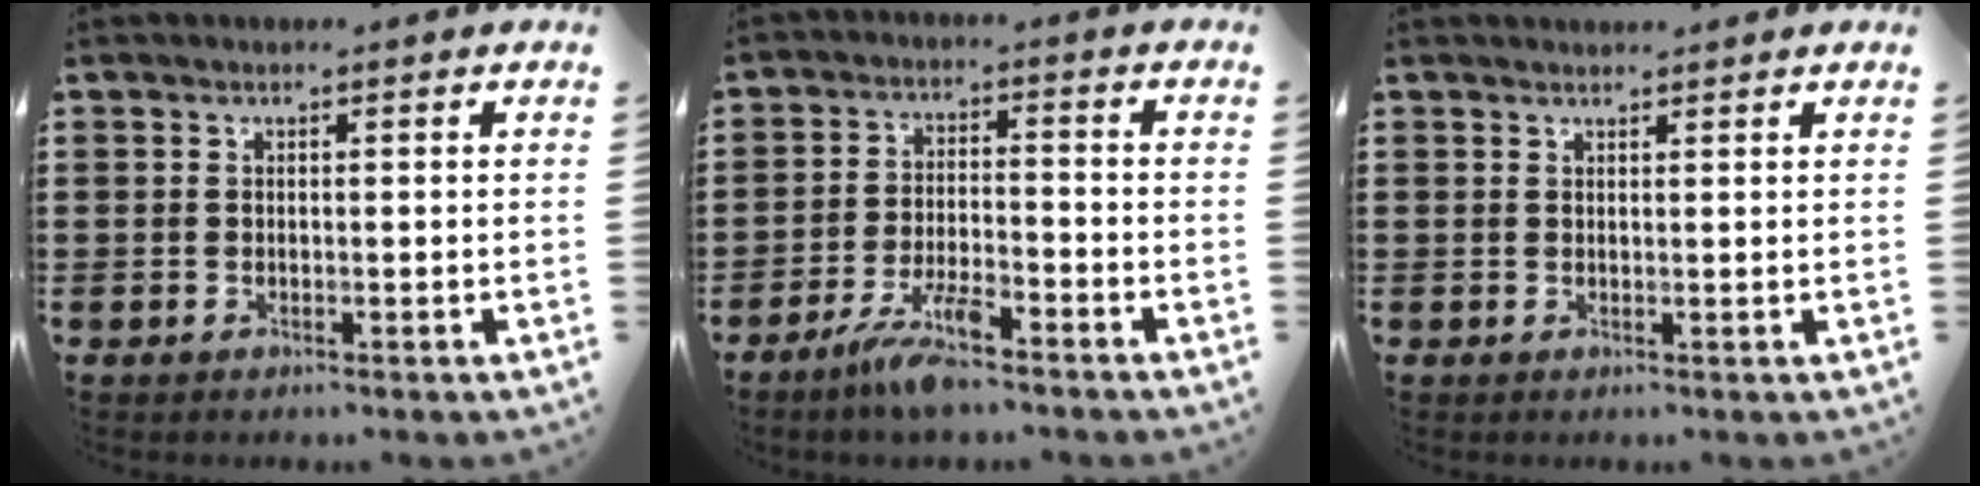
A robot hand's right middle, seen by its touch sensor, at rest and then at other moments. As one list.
[{"total": 6.6, "force": [-4.9, 1.1, 4.2], "torque": [-0.093, -0.006, -0.093]}, {"total": 0.7, "force": [0.7, 0.0, 0.0], "torque": [-0.002, 0.000, 0.013]}]